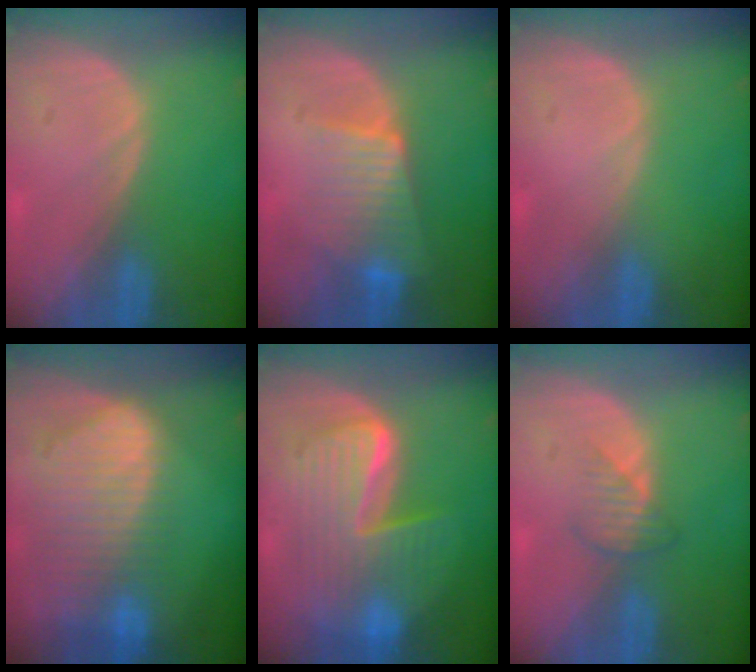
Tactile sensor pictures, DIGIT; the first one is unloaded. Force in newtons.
{"total": 6.5, "press": 6.1, "slide": 2.3}
{"total": 0.0}
{"total": 10.4, "press": 8.9, "slide": 5.4}
{"total": 10.2, "press": 10.2, "slide": 0.9}
{"total": 2.7, "press": 2.6, "slide": 0.7}